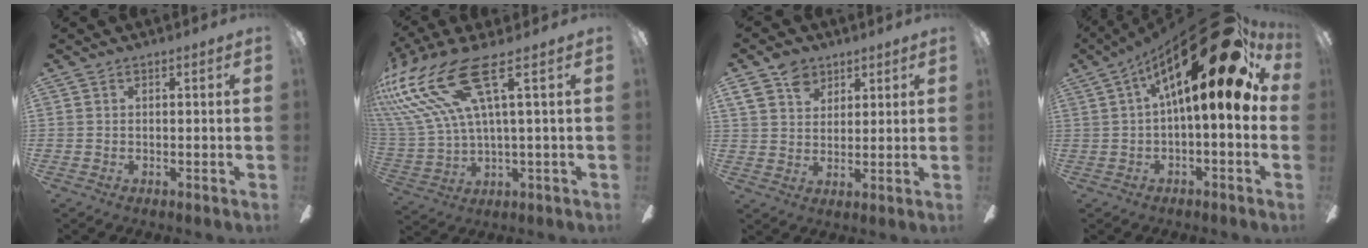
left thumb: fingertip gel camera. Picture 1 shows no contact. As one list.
[{"total": 20.2, "force": [9.5, 6.8, 16.4], "torque": [-0.345, -0.039, 0.161]}, {"total": 8.4, "force": [4.9, 6.0, 3.2], "torque": [-0.060, -0.002, 0.094]}, {"total": 25.8, "force": [10.7, 8.3, 21.9], "torque": [-0.326, -0.060, 0.173]}]